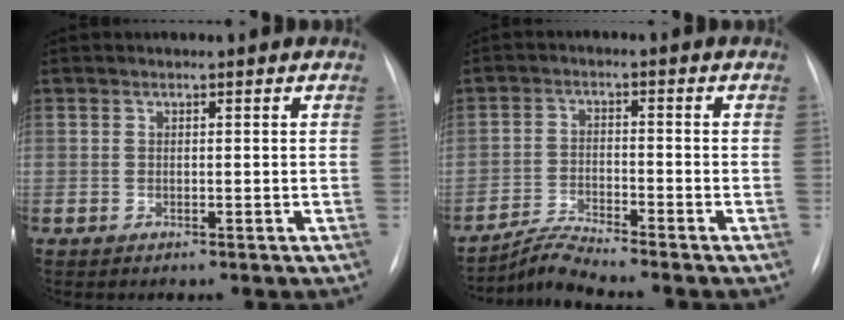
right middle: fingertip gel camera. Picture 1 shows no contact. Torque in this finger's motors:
{"motor_torque": [0.06, -0.86, -0.07, 0.01]}